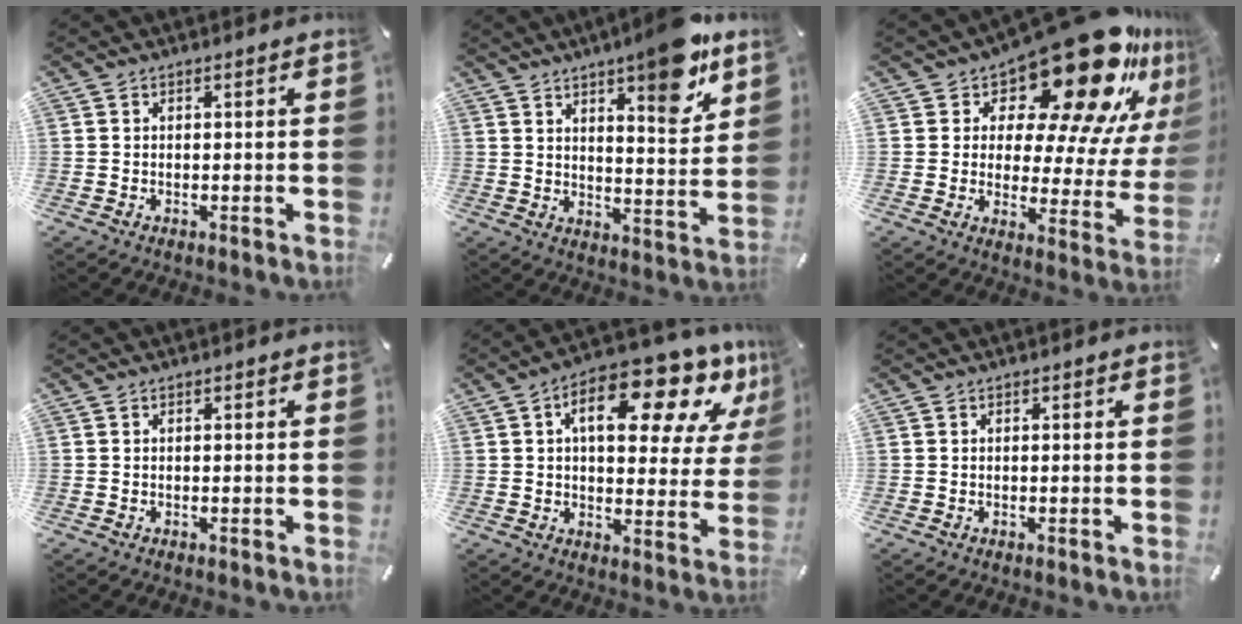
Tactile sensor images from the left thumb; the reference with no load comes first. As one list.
[{"total": 12.1, "force": [8.5, 3.1, 8.0], "torque": [-0.096, -0.063, 0.137]}, {"total": 24.7, "force": [16.8, 9.9, 15.2], "torque": [-0.195, -0.135, 0.273]}, {"total": 0.0}, {"total": 18.4, "force": [9.7, 8.3, 13.3], "torque": [-0.184, -0.057, 0.152]}, {"total": 0.0}]